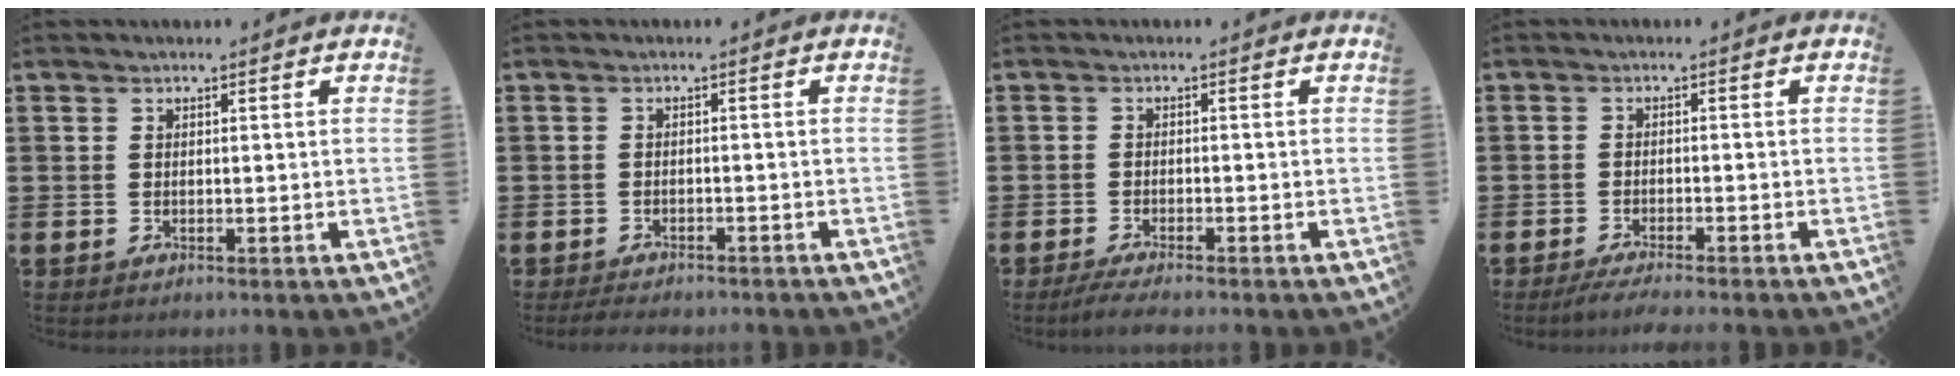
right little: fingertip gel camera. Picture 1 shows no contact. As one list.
[{"total": 1.1, "force": [-1.1, 0.1, 0.3], "torque": [-0.009, 0.002, -0.022]}, {"total": 1.6, "force": [-1.1, 0.1, 1.1], "torque": [-0.019, 0.001, -0.020]}, {"total": 1.9, "force": [-1.6, -0.1, 1.0], "torque": [-0.015, 0.002, -0.030]}]